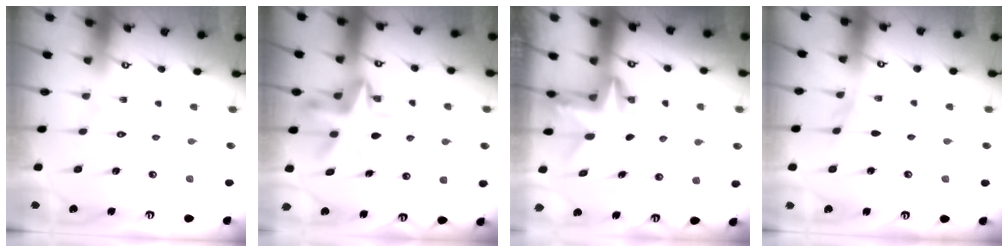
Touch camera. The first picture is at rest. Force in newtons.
{"total": 7.7, "press": 7.2, "slide": 2.8}
{"total": 2.9, "press": 2.9, "slide": 0.2}
{"total": 4.3, "press": 4.3, "slide": 0.4}